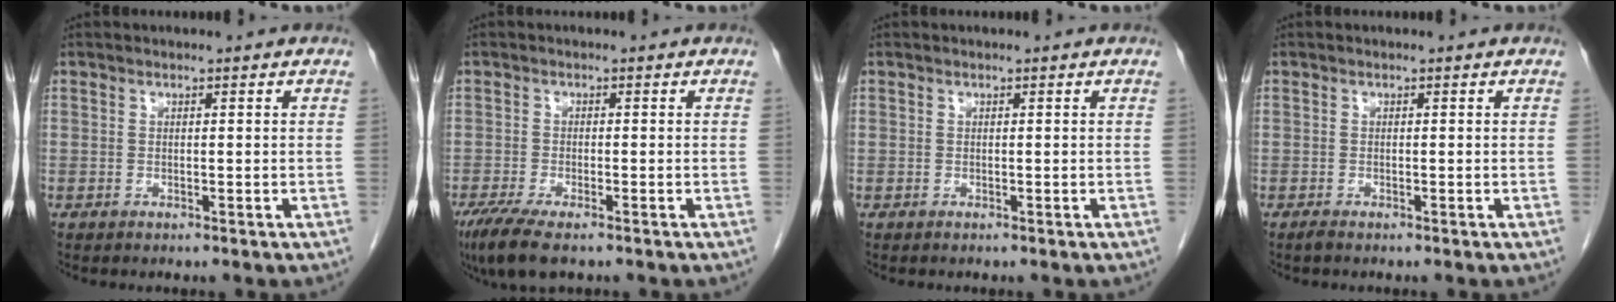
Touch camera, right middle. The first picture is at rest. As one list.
[{"total": 6.4, "force": [-4.4, 1.5, 4.4], "torque": [-0.083, -0.017, -0.073]}, {"total": 0.0}, {"total": 0.5, "force": [-0.4, 0.0, 0.3], "torque": [-0.009, -0.001, -0.009]}]